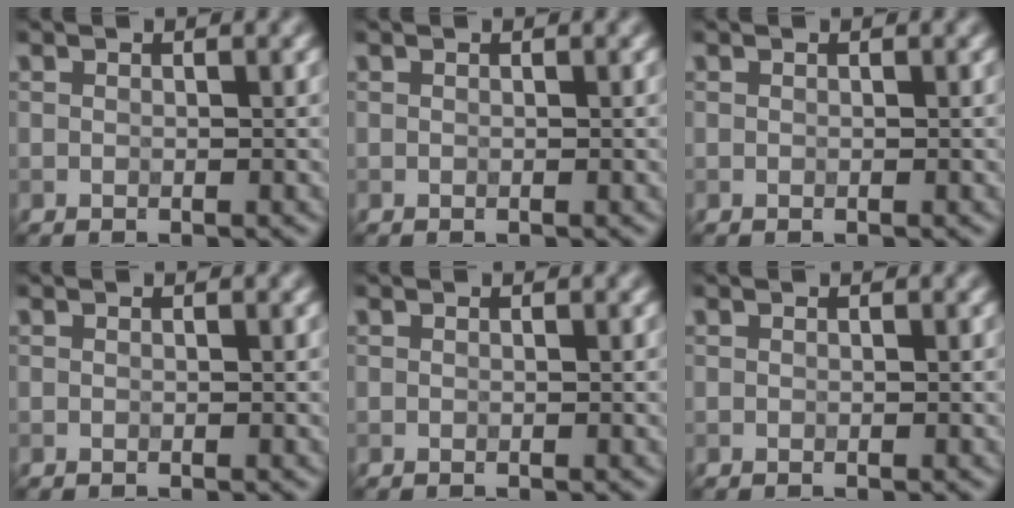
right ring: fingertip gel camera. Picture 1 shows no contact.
{"total": 0.0}
{"total": 0.0}
{"total": 0.0}
{"total": 0.0}
{"total": 0.0}